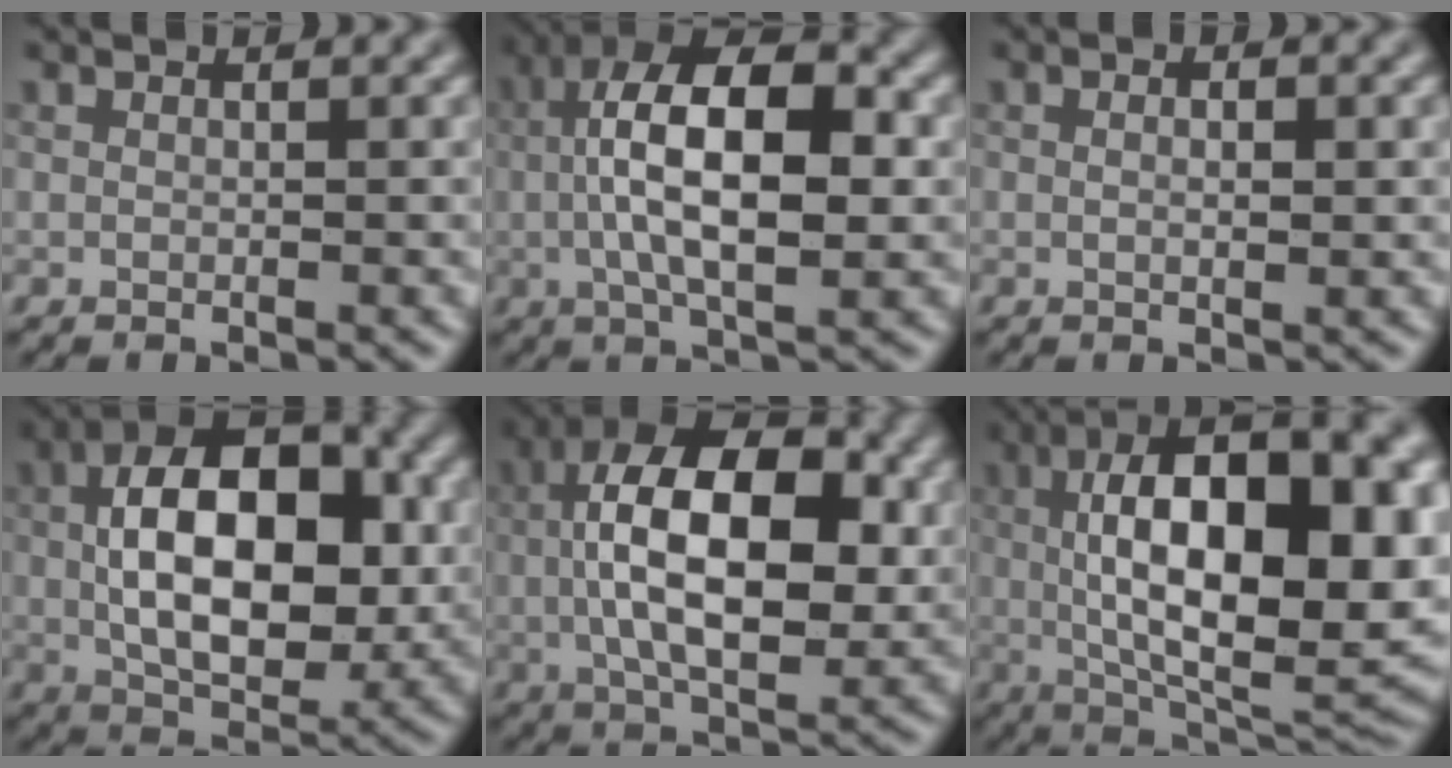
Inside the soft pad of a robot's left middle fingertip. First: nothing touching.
{"total": 10.6, "force": [0.2, 4.6, 9.6], "torque": [-0.174, 0.021, 0.010]}
{"total": 1.0, "force": [-0.4, 0.0, 0.9], "torque": [-0.011, -0.003, 0.008]}
{"total": 11.2, "force": [-0.2, 6.1, 9.4], "torque": [-0.154, 0.009, 0.009]}
{"total": 11.8, "force": [0.2, 6.1, 10.1], "torque": [-0.182, 0.016, 0.014]}
{"total": 16.9, "force": [1.2, 7.1, 15.3], "torque": [-0.240, 0.016, 0.024]}